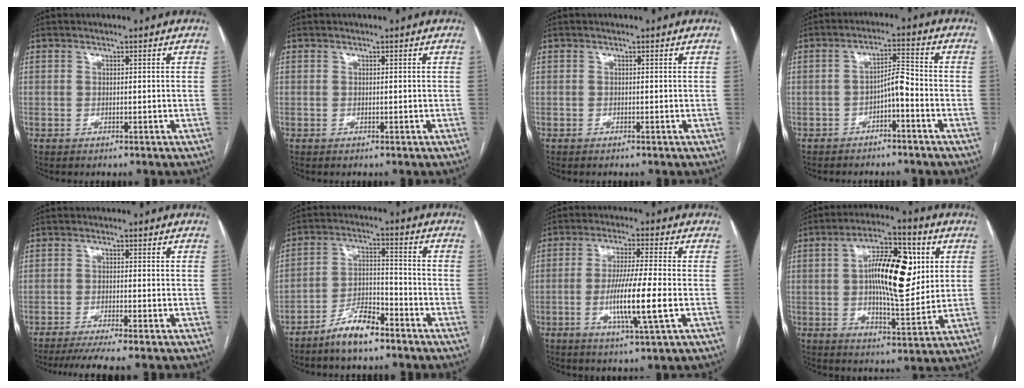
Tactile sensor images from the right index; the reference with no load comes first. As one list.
[{"total": 0.0}, {"total": 0.0}, {"total": 4.2, "force": [-2.1, 0.9, 3.5], "torque": [-0.060, 0.015, -0.034]}, {"total": 6.0, "force": [-5.0, -1.0, 3.2], "torque": [-0.042, -0.015, -0.079]}, {"total": 7.8, "force": [-5.9, 2.0, 4.7], "torque": [-0.092, 0.002, -0.110]}, {"total": 9.9, "force": [-2.2, -0.2, 9.7], "torque": [-0.183, -0.014, -0.043]}, {"total": 15.3, "force": [2.8, 5.3, 14.1], "torque": [-0.231, 0.022, 0.044]}]